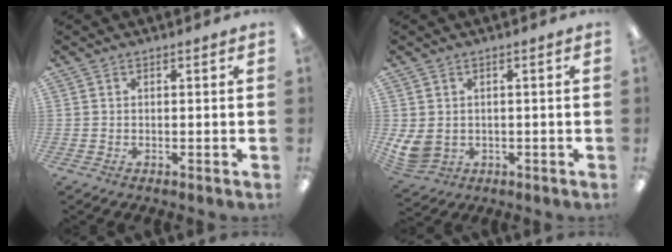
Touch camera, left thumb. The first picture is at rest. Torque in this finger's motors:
{"motor_torque": [-0.19, 0.32, 0.07, -0.07, 0.04]}